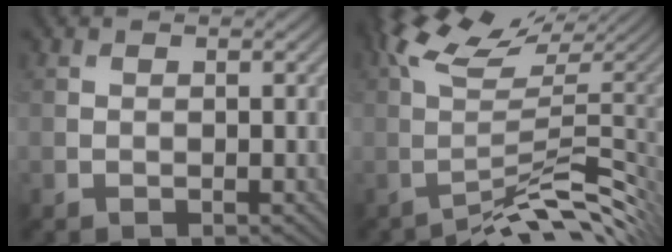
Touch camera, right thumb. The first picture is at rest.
{"total": 9.6, "force": [-2.4, 1.7, 9.1], "torque": [-0.147, 0.022, -0.024]}